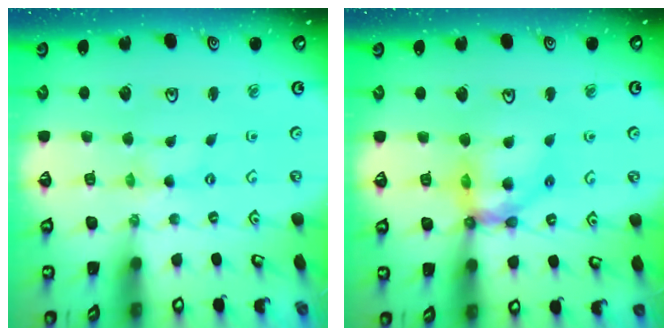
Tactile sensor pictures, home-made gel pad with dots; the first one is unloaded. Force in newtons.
{"total": 14.7, "press": 14.6, "slide": 1.6}